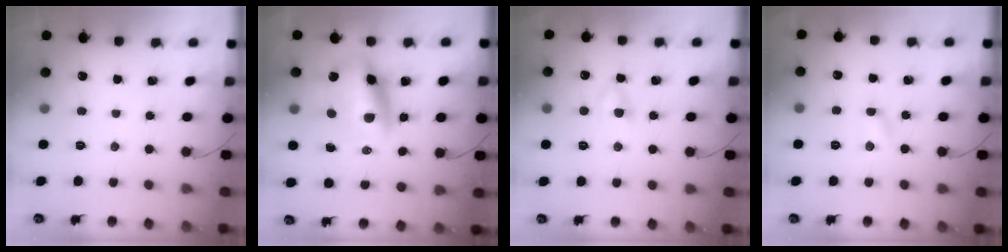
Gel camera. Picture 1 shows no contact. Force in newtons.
{"total": 10.3, "press": 9.9, "slide": 2.9}
{"total": 3.6, "press": 3.4, "slide": 1.2}
{"total": 2.7, "press": 2.6, "slide": 0.8}